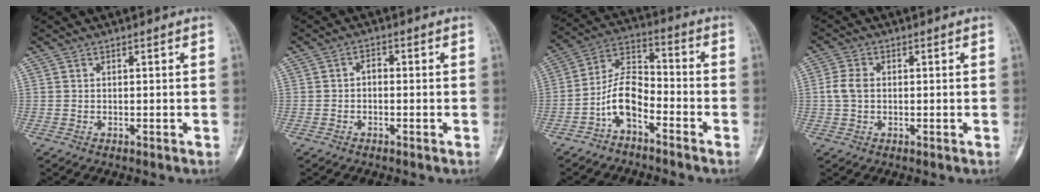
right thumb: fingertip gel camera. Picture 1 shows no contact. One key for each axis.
{"total": 1.7, "fx": -0.4, "fy": 1.2, "fz": 1.2, "tx": -0.013, "ty": 0.012, "tz": -0.013}
{"total": 8.9, "fx": -4.6, "fy": 4.4, "fz": 6.3, "tx": -0.114, "ty": 0.067, "tz": -0.097}
{"total": 3.8, "fx": 0.1, "fy": 2.7, "fz": 2.7, "tx": -0.061, "ty": 0.007, "tz": -0.004}